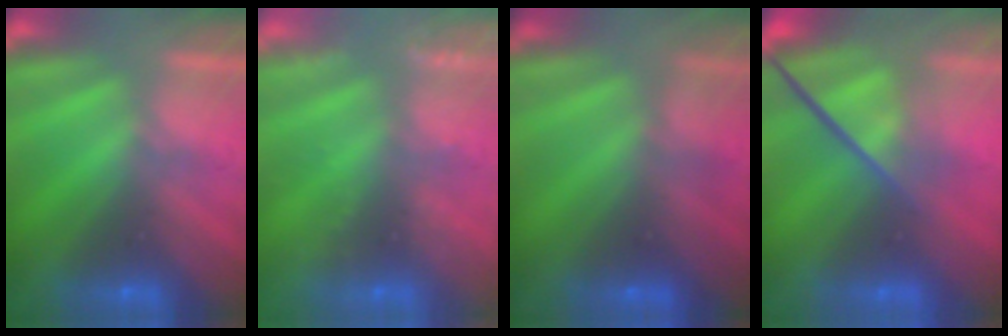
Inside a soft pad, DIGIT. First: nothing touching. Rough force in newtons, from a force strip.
{"total": 2.4}
{"total": 2.6}
{"total": 3.9}